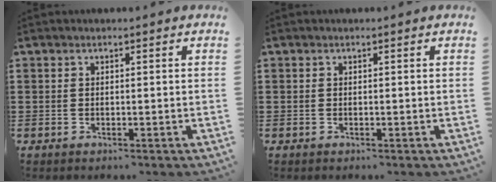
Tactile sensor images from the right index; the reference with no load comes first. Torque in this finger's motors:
{"motor_torque": [0.42, 0.80, 0.00, 0.00]}